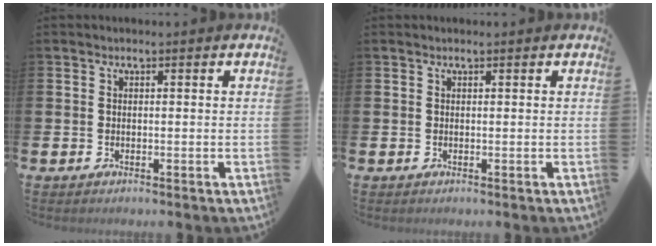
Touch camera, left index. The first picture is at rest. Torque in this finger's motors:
{"motor_torque": [0.45, -1.48, 0.09, 0.05]}